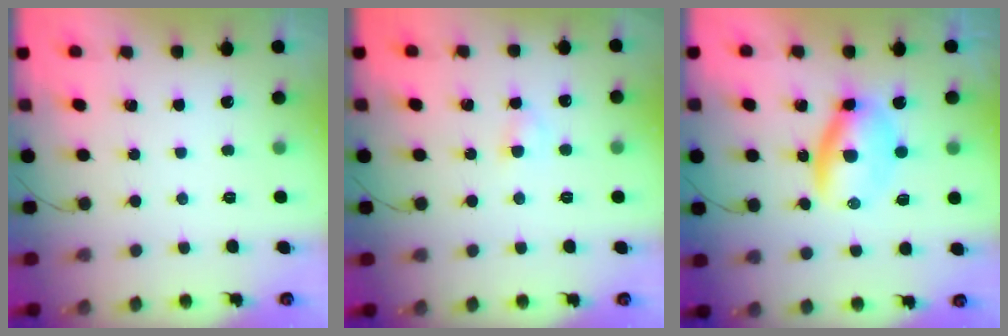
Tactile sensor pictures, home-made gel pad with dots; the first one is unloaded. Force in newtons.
{"total": 2.8, "press": 2.6, "slide": 1.1}
{"total": 6.3, "press": 6.0, "slide": 1.7}